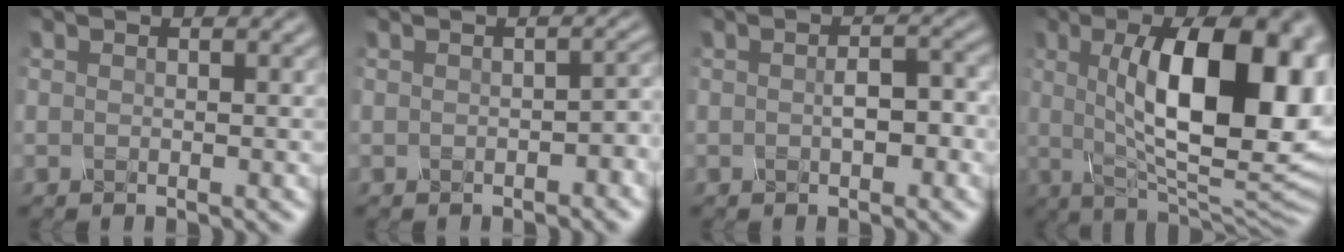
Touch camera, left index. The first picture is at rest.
{"total": 1.9, "force": [-0.6, 1.0, 1.5], "torque": [-0.020, 0.000, -0.007]}
{"total": 2.7, "force": [-0.4, 1.3, 2.4], "torque": [-0.034, 0.002, -0.008]}
{"total": 15.2, "force": [2.2, 5.8, 13.9], "torque": [-0.176, 0.009, 0.026]}